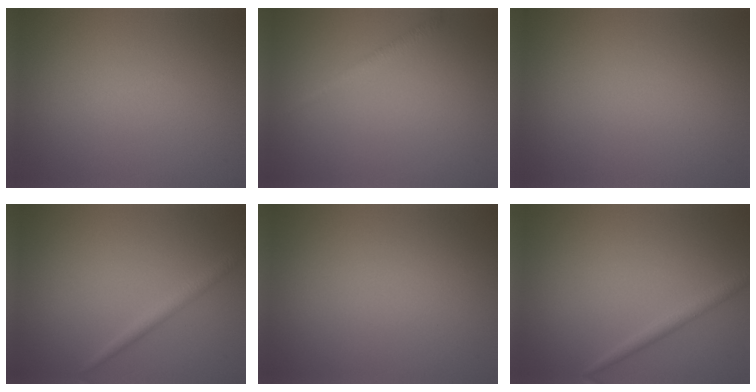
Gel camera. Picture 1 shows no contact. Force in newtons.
{"total": 1.2, "press": 1.2, "slide": 0.0}
{"total": 0.0}
{"total": 1.5, "press": 1.5, "slide": 0.1}
{"total": 0.0}
{"total": 1.5, "press": 1.5, "slide": 0.1}